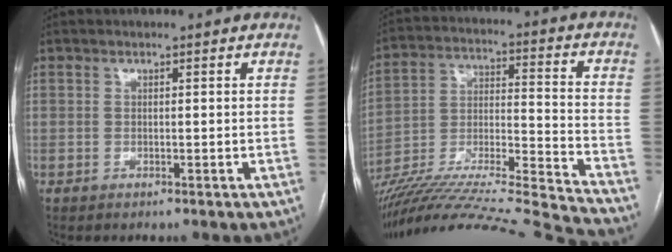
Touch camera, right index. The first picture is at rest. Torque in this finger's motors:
{"motor_torque": [0.00, -2.14, 0.32, 0.21]}